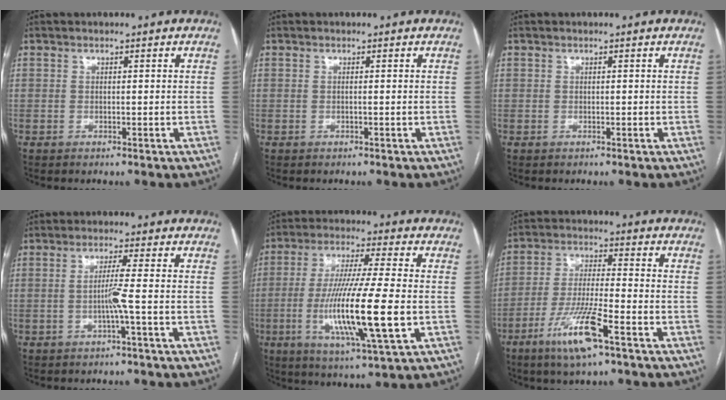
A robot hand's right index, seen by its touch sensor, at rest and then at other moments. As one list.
[{"total": 0.0}, {"total": 0.8, "force": [-0.5, 0.6, -0.2], "torque": [-0.001, 0.004, -0.011]}, {"total": 3.5, "force": [-1.0, -1.1, 3.2], "torque": [-0.060, -0.001, -0.018]}, {"total": 16.5, "force": [-3.3, 0.7, 16.2], "torque": [-0.313, -0.022, -0.061]}, {"total": 10.7, "force": [-6.0, 0.8, 8.9], "torque": [-0.177, -0.017, -0.111]}]